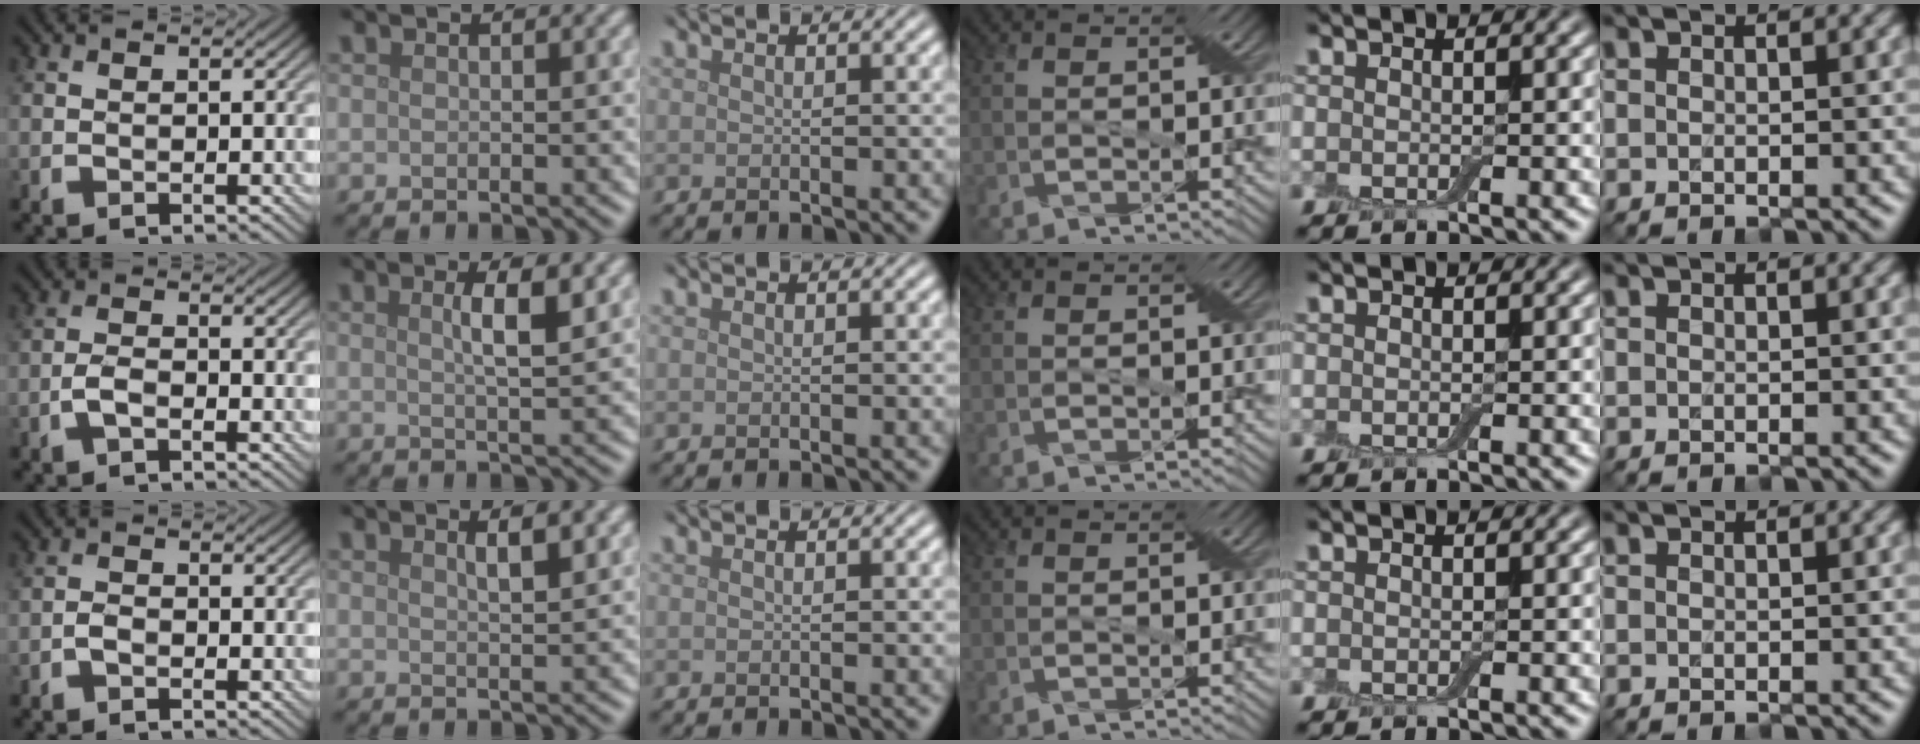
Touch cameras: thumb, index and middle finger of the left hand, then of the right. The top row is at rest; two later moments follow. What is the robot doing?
{"motion": "squeeze", "object": "air blower"}